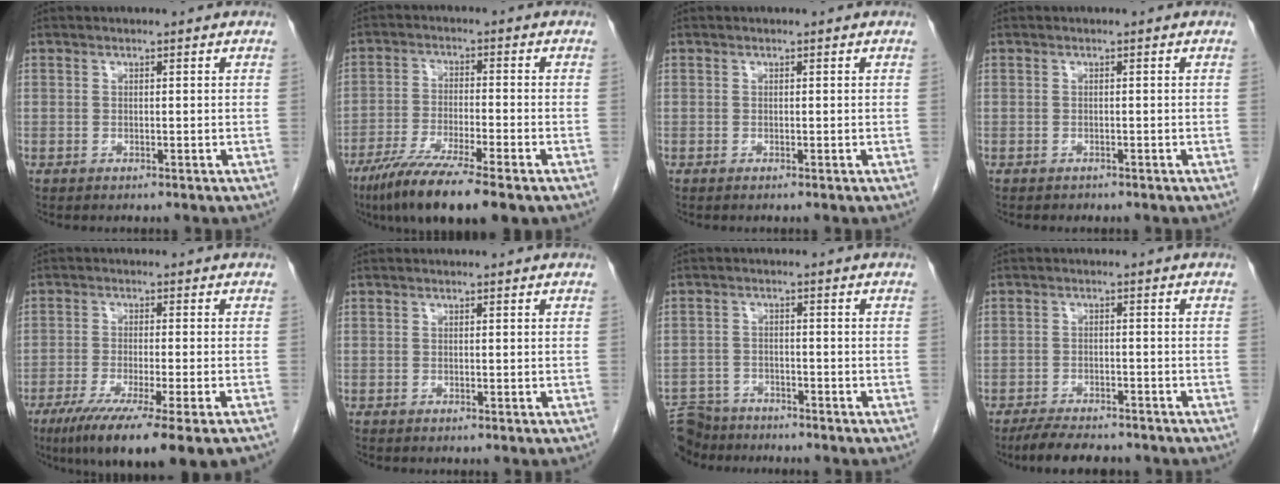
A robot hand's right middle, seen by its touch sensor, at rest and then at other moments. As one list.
[{"total": 11.6, "force": [-8.0, 0.8, 8.4], "torque": [-0.145, -0.031, -0.133]}, {"total": 0.0}, {"total": 0.9, "force": [-0.8, 0.4, 0.1], "torque": [-0.011, -0.001, -0.011]}, {"total": 13.8, "force": [-9.6, -0.1, 9.9], "torque": [-0.142, -0.041, -0.147]}, {"total": 0.0}, {"total": 8.4, "force": [-7.6, 3.3, 0.8], "torque": [-0.020, 0.005, -0.128]}, {"total": 7.9, "force": [-6.9, 2.1, 3.2], "torque": [-0.052, -0.012, -0.106]}]